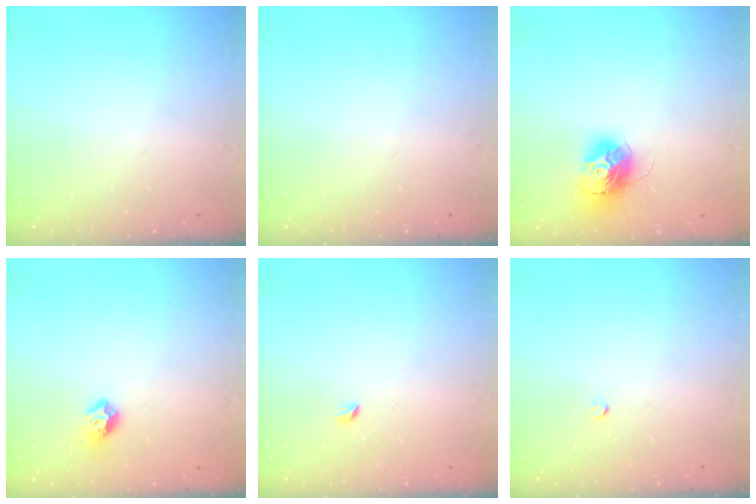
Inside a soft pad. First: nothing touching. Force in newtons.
{"total": 0.0}
{"total": 12.2, "press": 12.2, "slide": 0.4}
{"total": 7.9, "press": 7.9, "slide": 0.7}
{"total": 2.7, "press": 2.6, "slide": 0.6}
{"total": 2.2, "press": 2.2, "slide": 0.3}